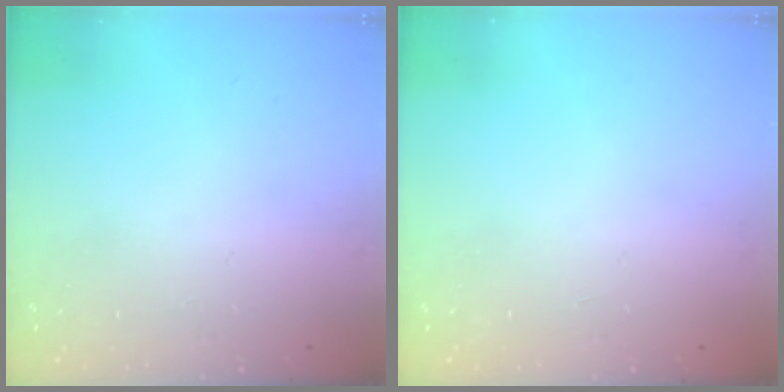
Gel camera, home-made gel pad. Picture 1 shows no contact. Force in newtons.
{"total": 0.9, "press": 0.0, "slide": 0.9}